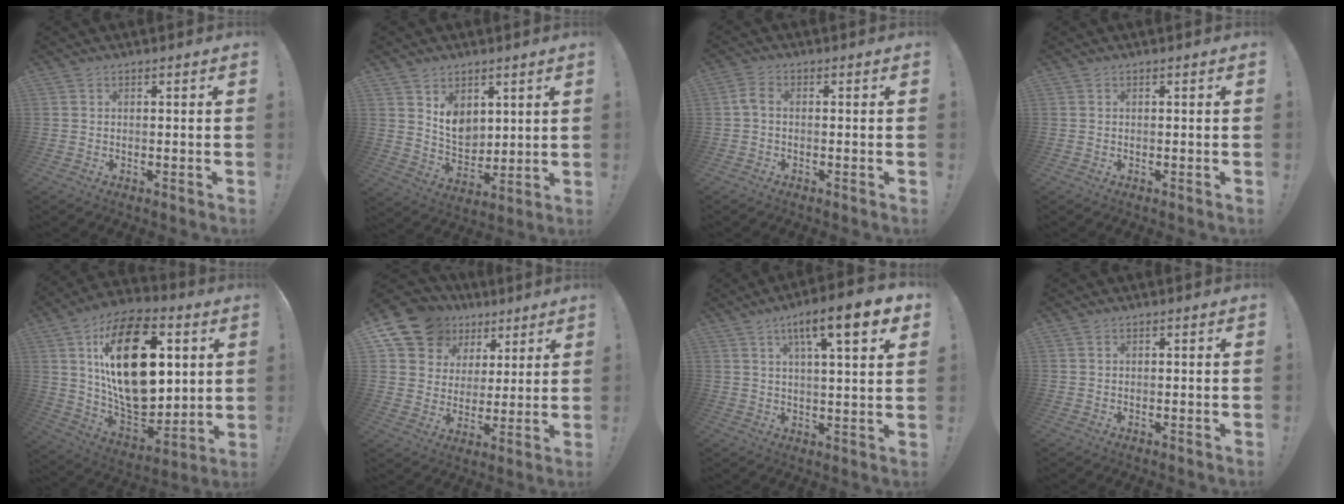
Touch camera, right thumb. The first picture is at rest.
{"total": 8.5, "force": [4.7, 6.4, 3.0], "torque": [-0.049, -0.038, 0.095]}
{"total": 3.0, "force": [-0.2, 1.7, 2.5], "torque": [-0.053, 0.006, -0.002]}
{"total": 0.0}
{"total": 30.0, "force": [6.6, 17.6, 23.4], "torque": [-0.424, -0.029, 0.121]}
{"total": 14.5, "force": [8.8, 10.5, 4.7], "torque": [-0.088, -0.053, 0.178]}
{"total": 12.4, "force": [5.8, 2.3, 10.8], "torque": [-0.163, -0.020, 0.085]}
{"total": 0.5, "force": [0.4, 0.3, 0.3], "torque": [-0.008, 0.001, 0.009]}